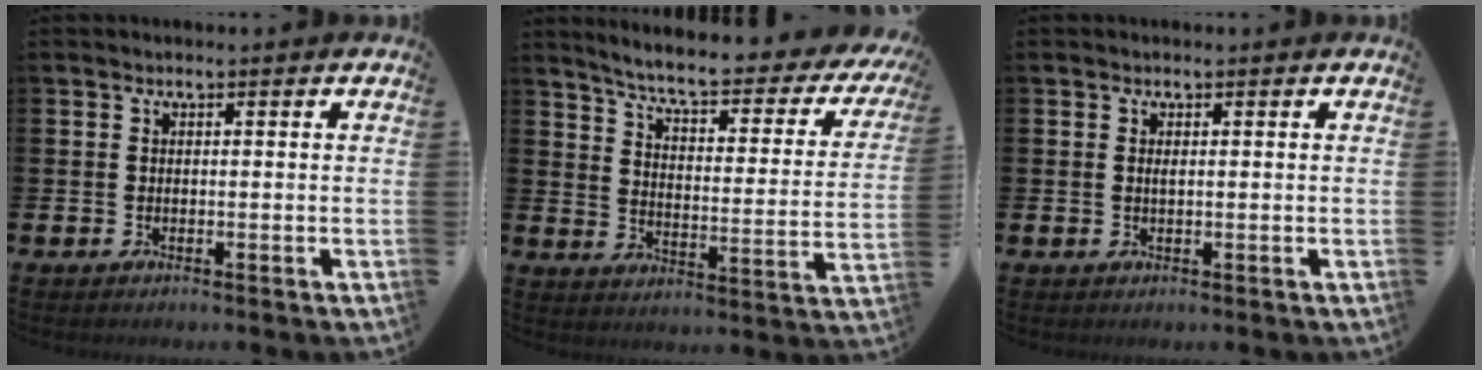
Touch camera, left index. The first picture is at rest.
{"total": 6.3, "force": [5.4, 0.8, 3.0], "torque": [-0.076, -0.047, 0.082]}
{"total": 0.6, "force": [0.2, 0.1, 0.5], "torque": [-0.004, -0.003, 0.002]}